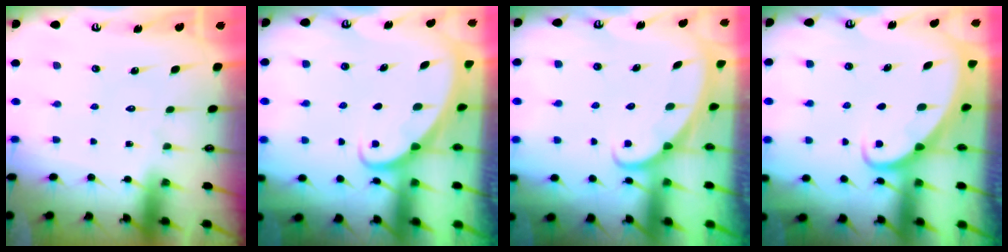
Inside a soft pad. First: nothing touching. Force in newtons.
{"total": 1.8, "press": 1.8, "slide": 0.0}
{"total": 2.1, "press": 2.1, "slide": 0.0}
{"total": 2.3, "press": 2.3, "slide": 0.3}